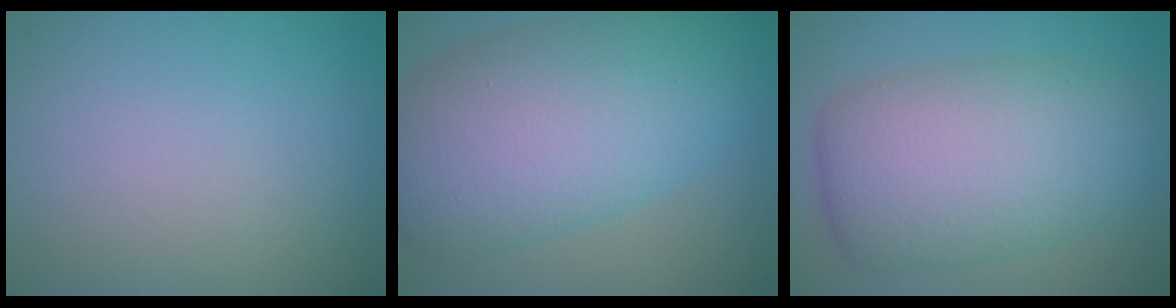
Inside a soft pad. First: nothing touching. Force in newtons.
{"total": 11.0, "press": 11.0, "slide": 0.4}
{"total": 8.7, "press": 8.7, "slide": 0.2}